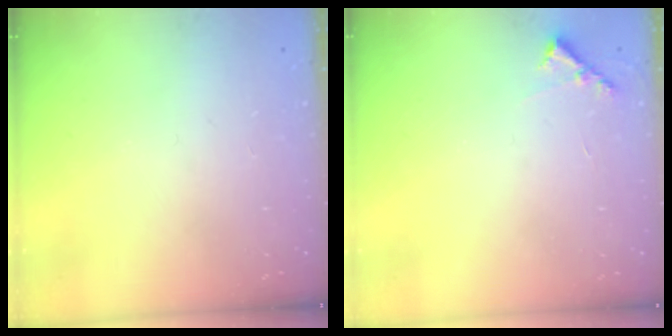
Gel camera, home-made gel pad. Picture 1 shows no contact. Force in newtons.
{"total": 5.8, "press": 5.8, "slide": 0.5}